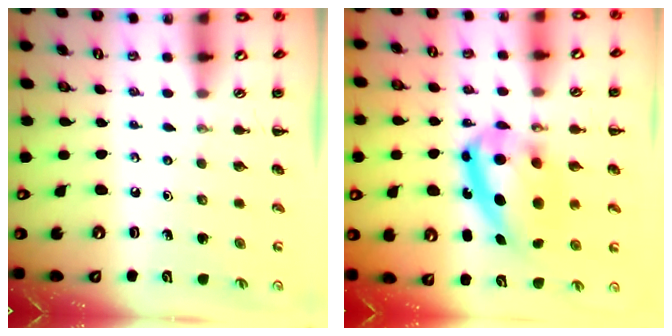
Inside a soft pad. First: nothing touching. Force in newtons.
{"total": 16.6, "press": 16.2, "slide": 3.9}